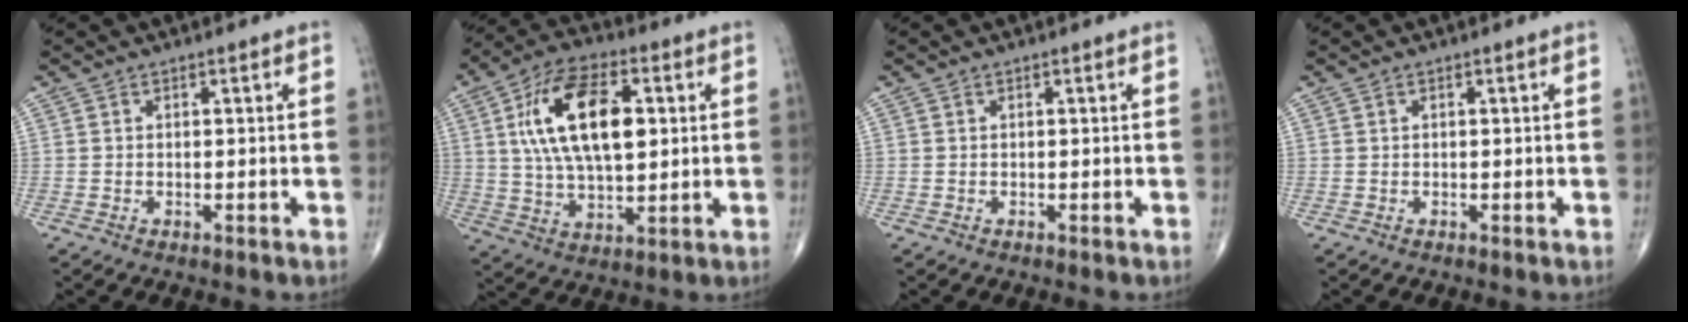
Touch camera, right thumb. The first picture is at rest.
{"total": 18.1, "force": [3.8, 9.2, 15.2], "torque": [-0.261, 0.005, 0.065]}
{"total": 0.0}
{"total": 0.0}